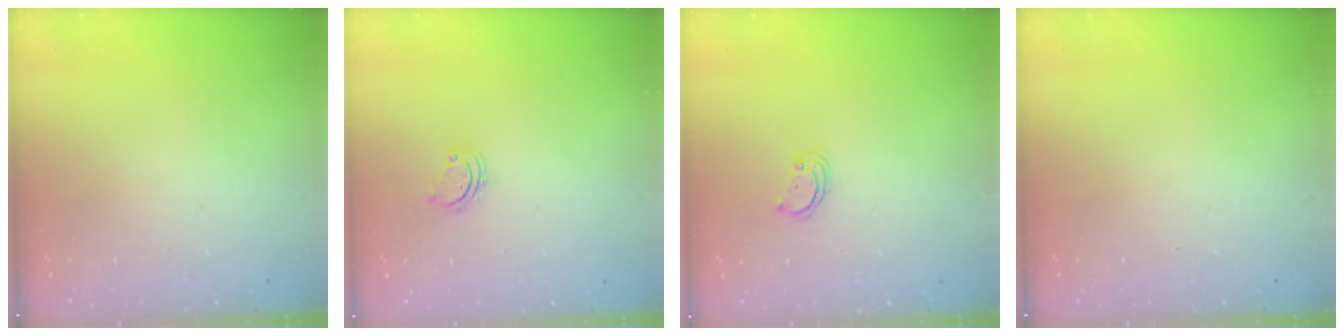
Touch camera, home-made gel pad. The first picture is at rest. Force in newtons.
{"total": 2.5, "press": 2.5, "slide": 0.3}
{"total": 1.7, "press": 1.7, "slide": 0.1}
{"total": 0.0}